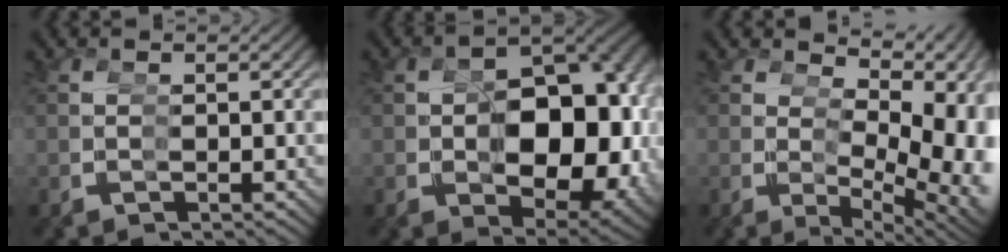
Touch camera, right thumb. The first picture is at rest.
{"total": 17.5, "force": [-1.7, 10.9, 13.6], "torque": [-0.222, -0.057, 0.005]}
{"total": 8.7, "force": [0.7, 4.1, 7.6], "torque": [-0.111, -0.018, 0.030]}